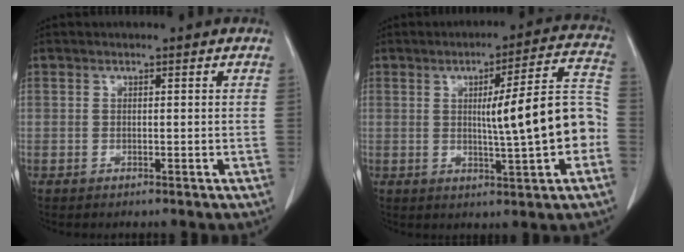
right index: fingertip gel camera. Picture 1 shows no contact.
{"total": 12.5, "force": [-1.3, 0.6, 12.4], "torque": [-0.169, 0.021, -0.015]}